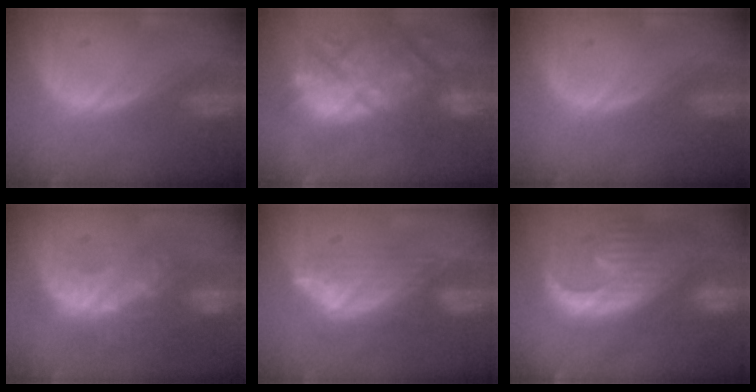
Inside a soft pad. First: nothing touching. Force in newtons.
{"total": 13.8, "press": 12.6, "slide": 5.6}
{"total": 0.0}
{"total": 9.4, "press": 8.9, "slide": 2.9}
{"total": 7.4, "press": 6.6, "slide": 3.4}
{"total": 13.5, "press": 11.5, "slide": 7.0}